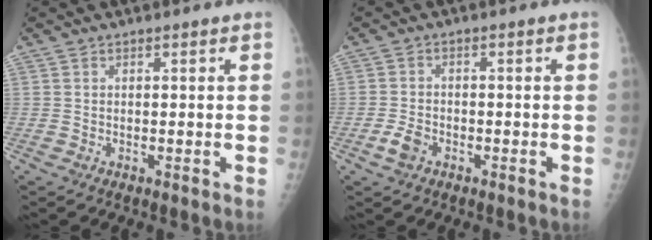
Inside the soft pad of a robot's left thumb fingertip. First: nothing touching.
{"total": 3.2, "force": [-1.7, 2.1, 1.7], "torque": [-0.032, 0.009, -0.032]}